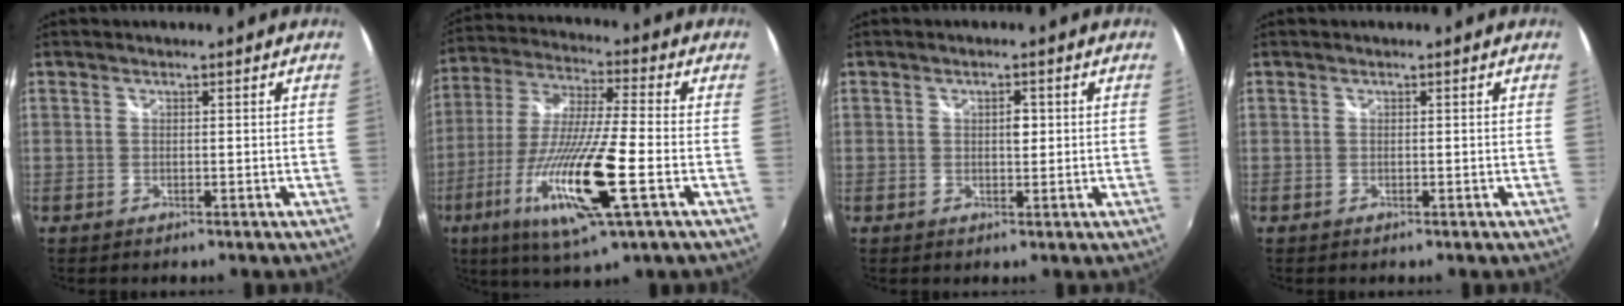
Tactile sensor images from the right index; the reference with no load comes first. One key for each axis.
{"total": 19.7, "fx": -7.2, "fy": 2.0, "fz": 18.2, "tx": -0.363, "ty": -0.042, "tz": -0.134}
{"total": 1.9, "fx": 0.3, "fy": 1.2, "fz": 1.5, "tx": -0.021, "ty": 0.003, "tz": 0.005}
{"total": 0.0}